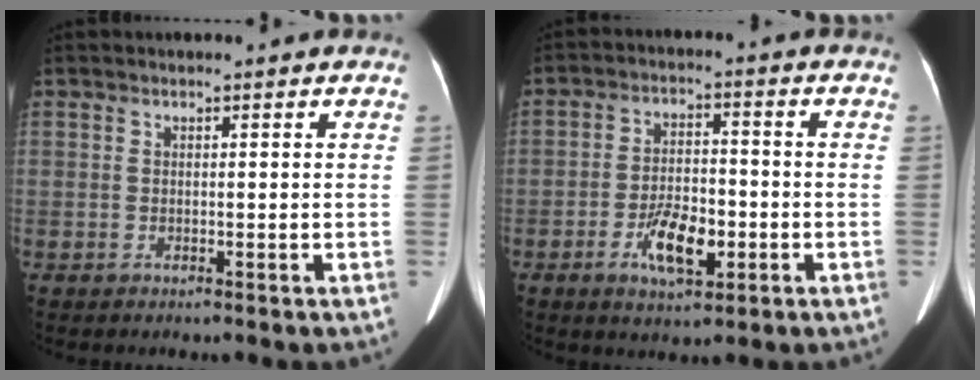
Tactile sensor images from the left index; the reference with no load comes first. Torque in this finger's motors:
{"motor_torque": [0.26, 0.12, 0.15, 0.07]}